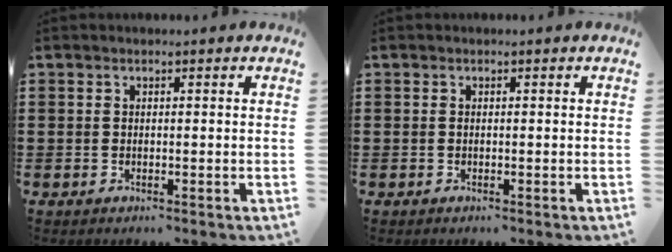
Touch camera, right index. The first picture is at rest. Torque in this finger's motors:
{"motor_torque": [-0.82, 1.32, -0.02, 0.00]}